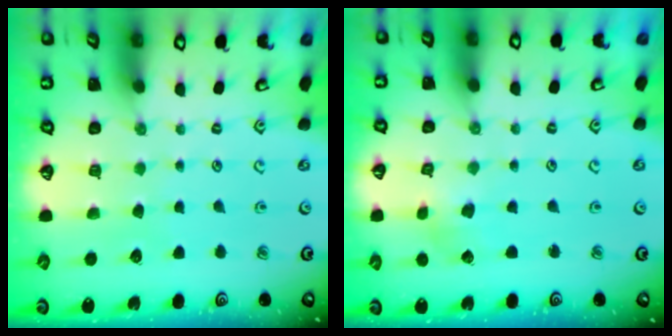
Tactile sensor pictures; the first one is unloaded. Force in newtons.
{"total": 2.6, "press": 2.6, "slide": 0.4}